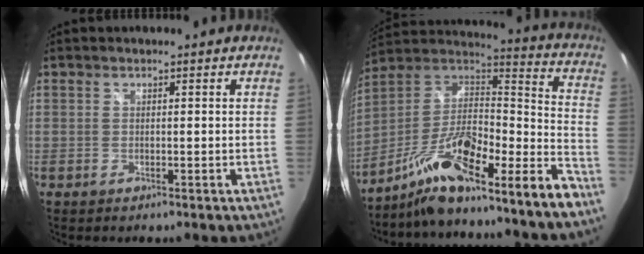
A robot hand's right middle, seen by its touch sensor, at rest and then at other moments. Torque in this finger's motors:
{"motor_torque": [1.20, -0.94, 0.52, 0.21]}